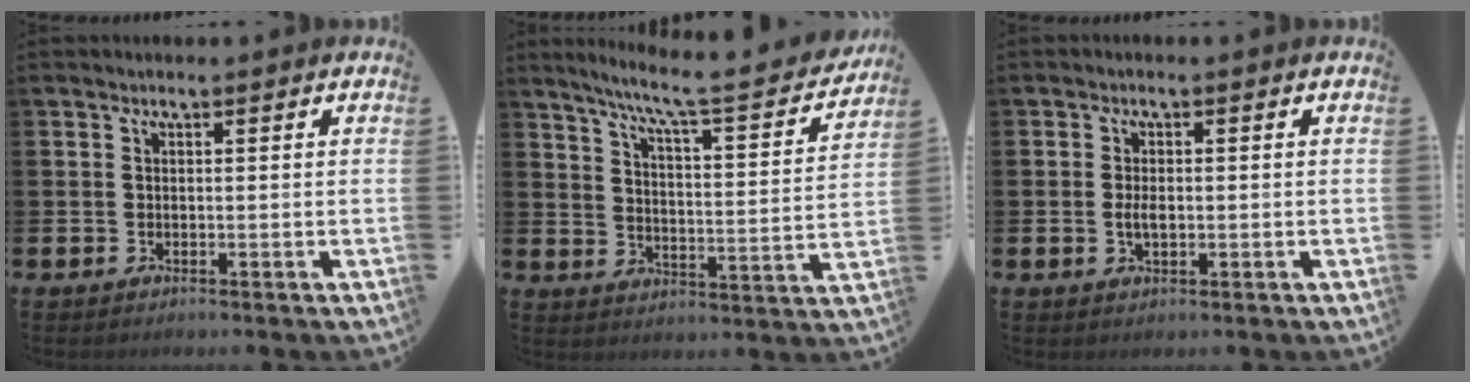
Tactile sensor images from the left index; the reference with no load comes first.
{"total": 7.6, "force": [6.5, 0.4, 3.8], "torque": [-0.088, -0.055, 0.101]}
{"total": 2.1, "force": [-0.2, 1.1, 1.8], "torque": [-0.033, 0.003, -0.004]}